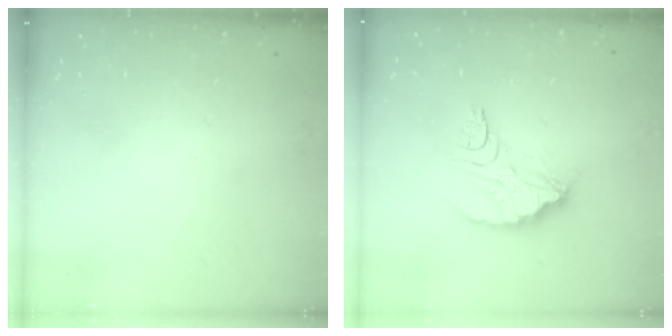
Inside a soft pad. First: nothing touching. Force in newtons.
{"total": 10.4, "press": 10.4, "slide": 0.5}